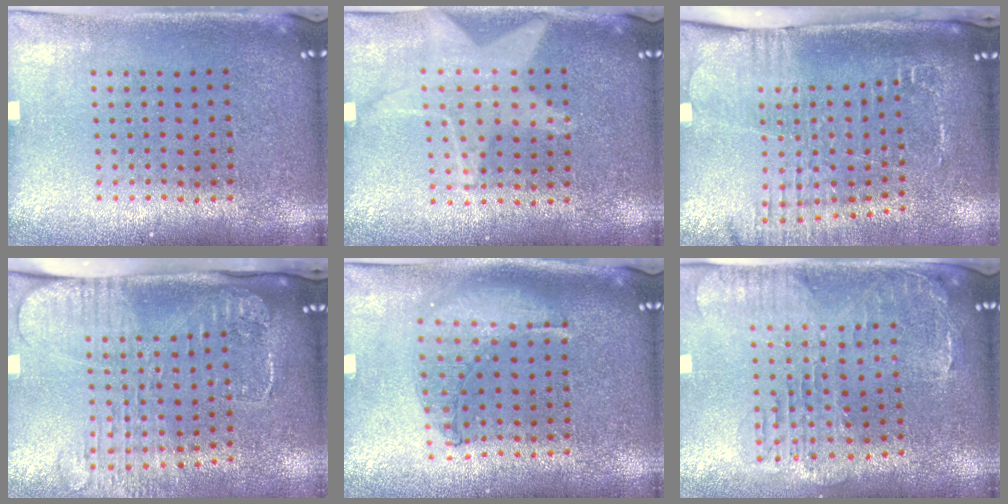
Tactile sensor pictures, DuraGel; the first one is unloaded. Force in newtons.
{"total": 1.2, "press": 1.2, "slide": 0.3}
{"total": 2.6, "press": 2.0, "slide": 1.6}
{"total": 2.7, "press": 2.1, "slide": 1.7}
{"total": 0.9, "press": 0.9, "slide": 0.2}
{"total": 1.4, "press": 1.4, "slide": 0.4}